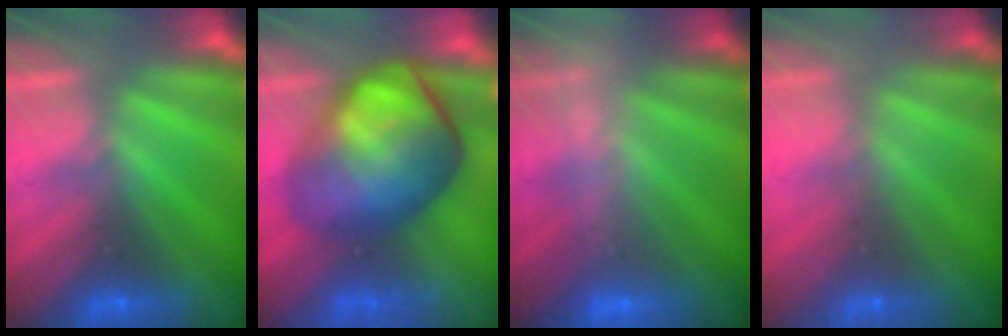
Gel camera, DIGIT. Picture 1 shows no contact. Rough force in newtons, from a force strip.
{"total": 5.9}
{"total": 2.4}
{"total": 9.2}